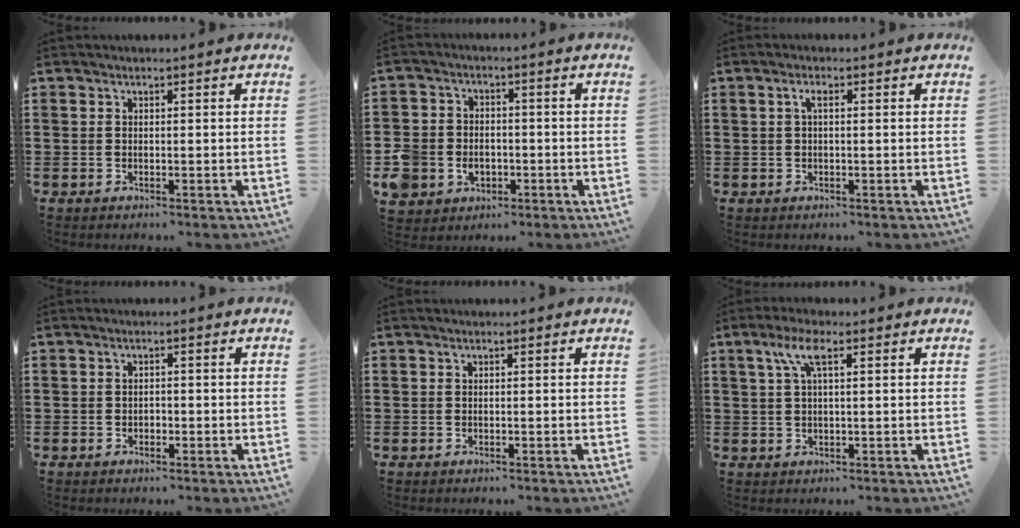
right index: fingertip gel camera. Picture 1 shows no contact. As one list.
[{"total": 5.6, "force": [-2.1, 4.9, 1.7], "torque": [-0.077, 0.004, -0.046]}, {"total": 1.5, "force": [0.1, 0.4, 1.5], "torque": [-0.037, -0.001, -0.001]}, {"total": 0.7, "force": [-0.4, 0.6, 0.3], "torque": [-0.007, -0.001, -0.007]}, {"total": 0.0}, {"total": 4.7, "force": [1.7, 1.1, 4.2], "torque": [-0.096, 0.006, 0.025]}]